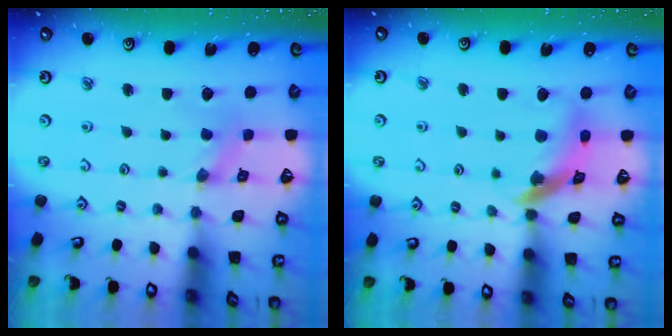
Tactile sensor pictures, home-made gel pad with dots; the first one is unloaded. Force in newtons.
{"total": 13.2, "press": 13.1, "slide": 1.5}